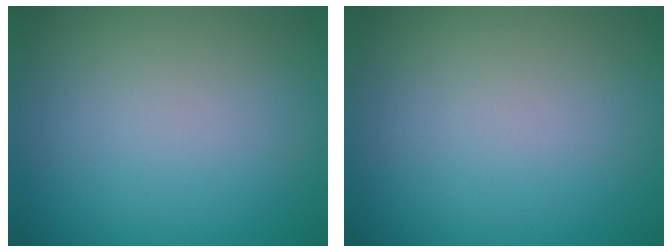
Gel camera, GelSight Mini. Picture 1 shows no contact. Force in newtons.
{"total": 0.0}